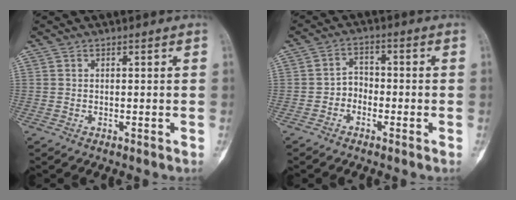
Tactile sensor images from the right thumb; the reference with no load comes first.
{"total": 3.2, "force": [-1.7, 2.5, 1.2], "torque": [0.006, 0.018, -0.042]}